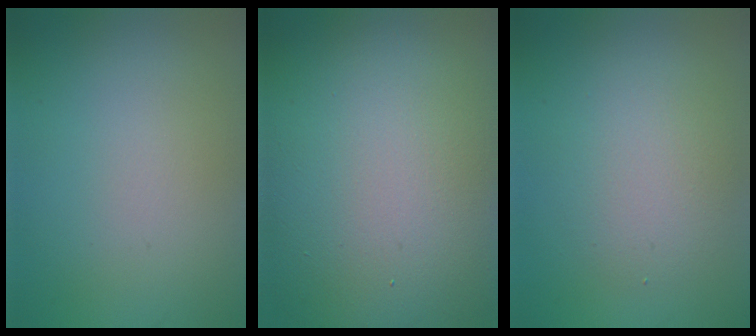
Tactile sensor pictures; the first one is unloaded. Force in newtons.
{"total": 18.9, "press": 18.9, "slide": 1.0}
{"total": 3.2, "press": 3.2, "slide": 0.1}